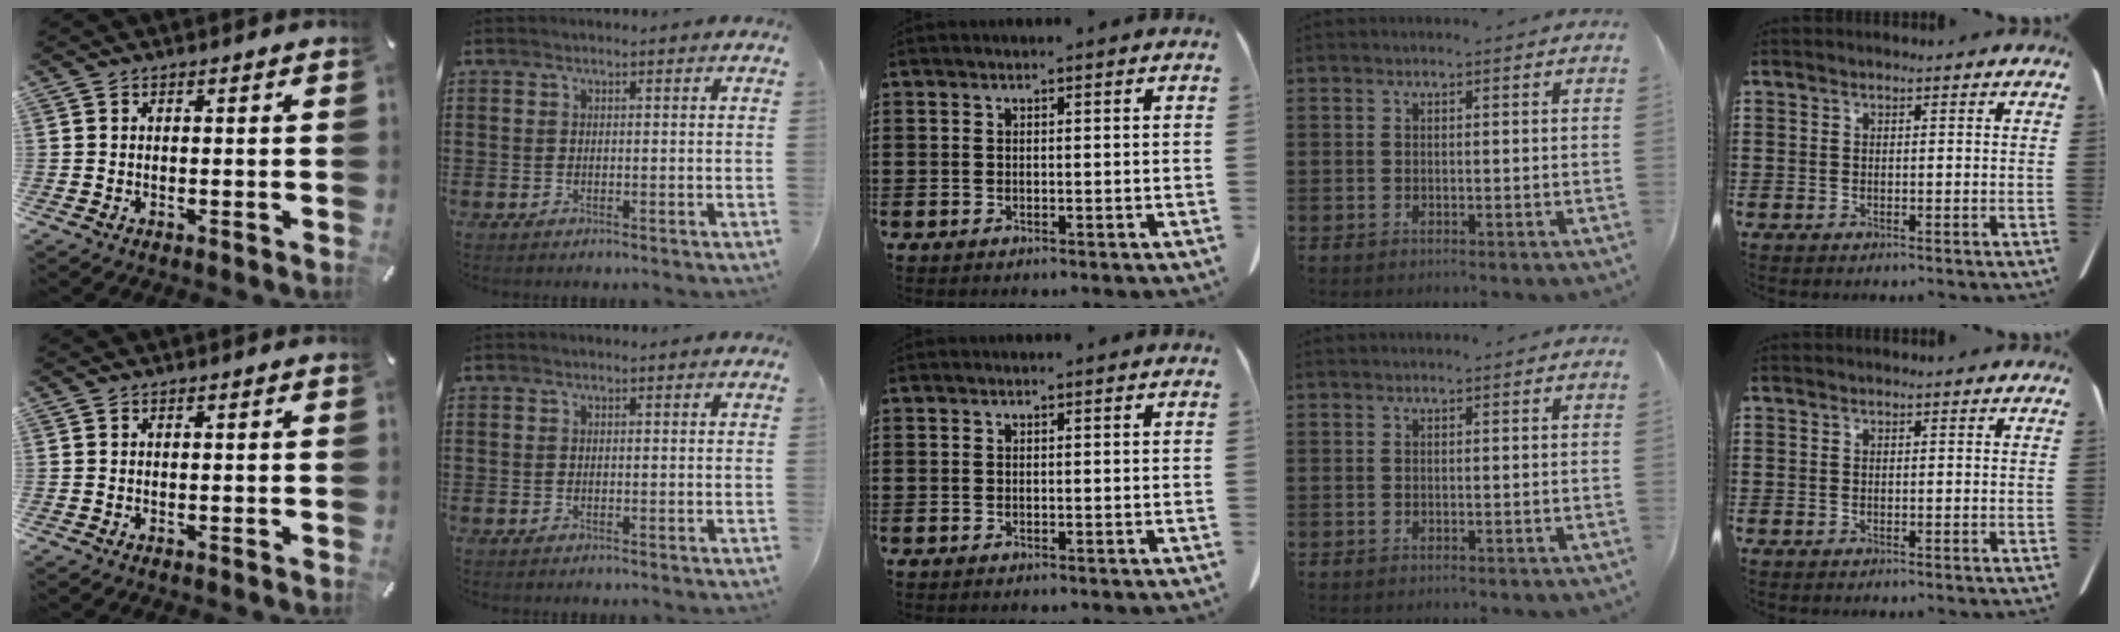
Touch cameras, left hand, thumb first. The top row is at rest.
{}